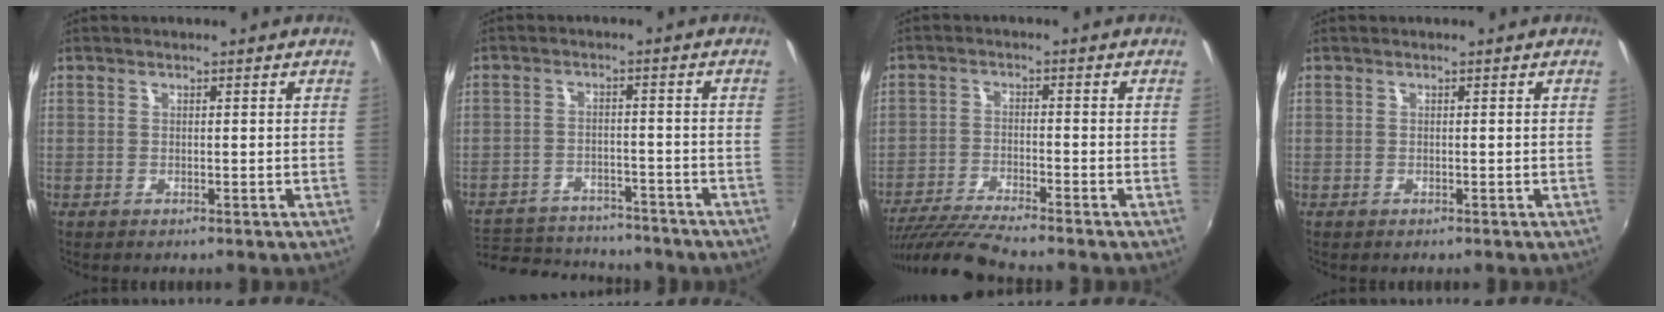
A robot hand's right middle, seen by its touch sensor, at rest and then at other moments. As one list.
[{"total": 18.9, "force": [-15.9, 6.9, 7.5], "torque": [-0.168, -0.005, -0.217]}, {"total": 9.0, "force": [-8.3, -0.5, 3.5], "torque": [-0.092, -0.017, -0.157]}, {"total": 0.0}]